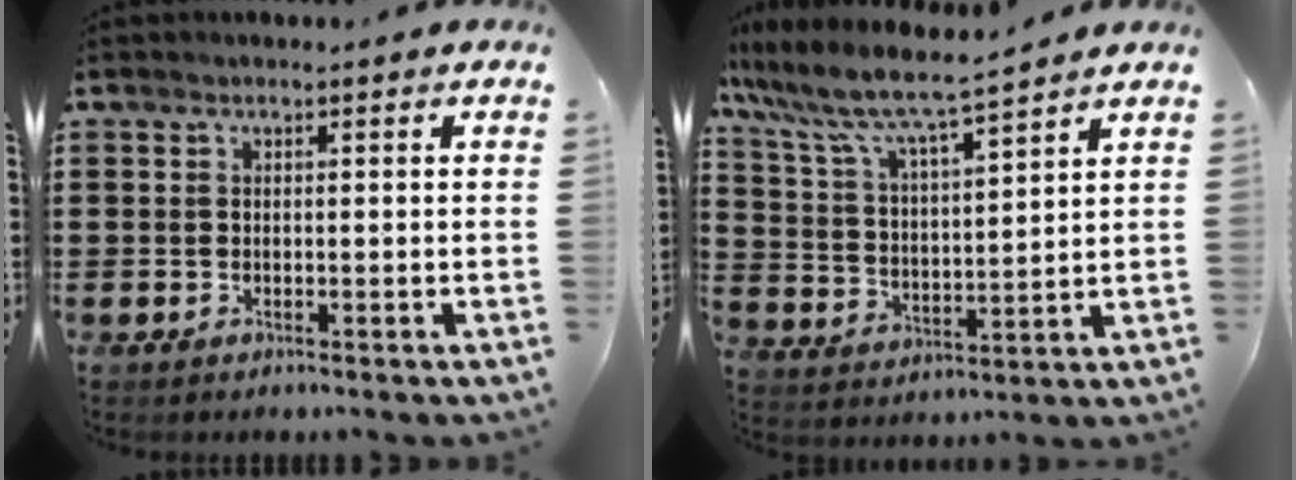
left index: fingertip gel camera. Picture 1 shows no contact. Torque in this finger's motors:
{"motor_torque": [2.14, 0.00, 0.37, 0.21]}